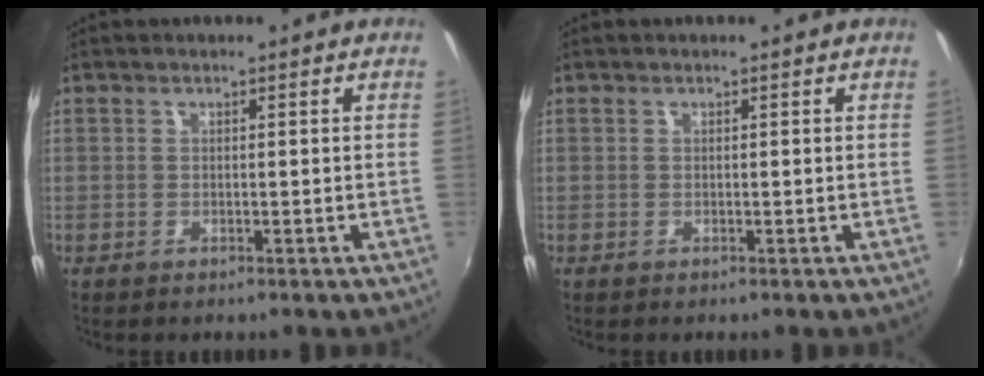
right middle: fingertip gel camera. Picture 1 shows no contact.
{"total": 0.0}